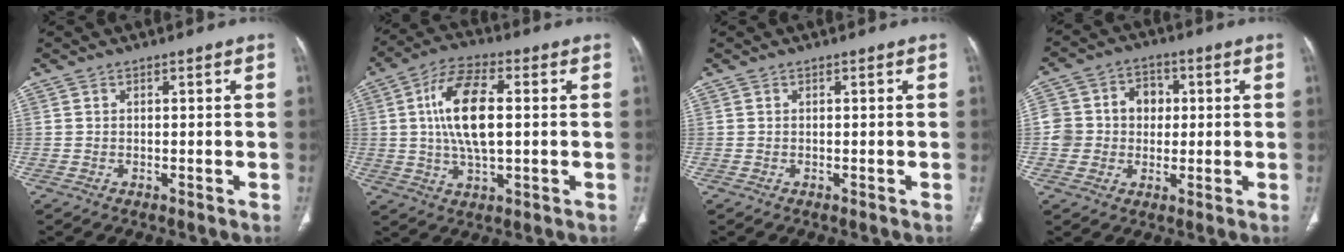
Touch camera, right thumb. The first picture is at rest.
{"total": 13.2, "force": [1.4, 5.7, 11.9], "torque": [-0.230, 0.006, 0.023]}
{"total": 0.0}
{"total": 9.9, "force": [0.5, 9.0, 4.1], "torque": [-0.037, 0.023, 0.006]}